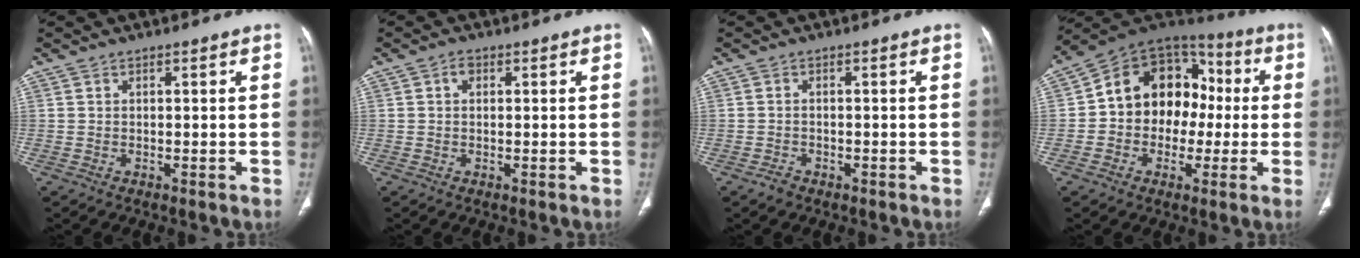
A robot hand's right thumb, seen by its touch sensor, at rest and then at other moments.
{"total": 1.5, "force": [0.3, 1.0, 1.0], "torque": [-0.012, 0.001, 0.004]}
{"total": 1.6, "force": [-1.1, 1.1, 0.5], "torque": [-0.010, 0.005, -0.019]}
{"total": 17.0, "force": [-0.3, 13.4, 10.5], "torque": [-0.114, 0.052, -0.014]}